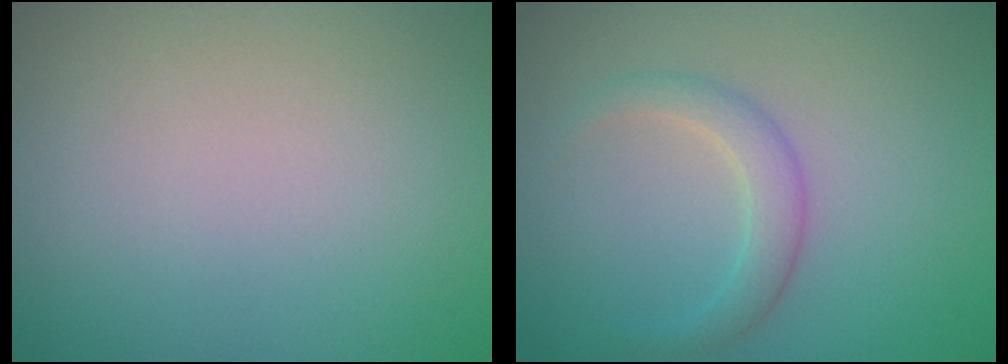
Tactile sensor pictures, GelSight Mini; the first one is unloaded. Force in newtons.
{"total": 2.1, "press": 2.1, "slide": 0.1}